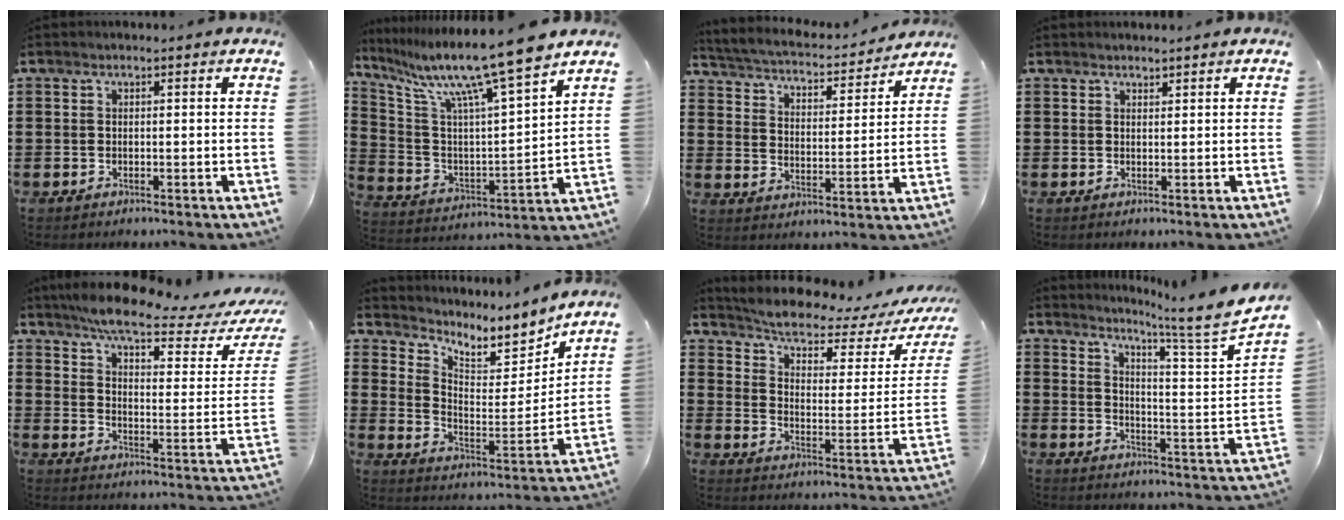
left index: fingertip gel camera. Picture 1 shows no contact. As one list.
[{"total": 12.6, "force": [10.1, -0.2, 7.6], "torque": [-0.175, -0.072, 0.162]}, {"total": 3.1, "force": [3.1, 0.2, 0.6], "torque": [-0.035, -0.029, 0.042]}, {"total": 1.1, "force": [1.0, 0.1, 0.0], "torque": [-0.001, -0.001, 0.021]}, {"total": 6.8, "force": [5.7, -0.1, 3.8], "torque": [-0.091, -0.036, 0.092]}, {"total": 5.5, "force": [5.1, 1.8, 1.3], "torque": [-0.045, -0.047, 0.080]}, {"total": 5.2, "force": [4.4, 0.8, 2.6], "torque": [-0.076, -0.029, 0.068]}, {"total": 5.7, "force": [4.8, -1.6, 2.6], "torque": [-0.057, -0.055, 0.067]}]